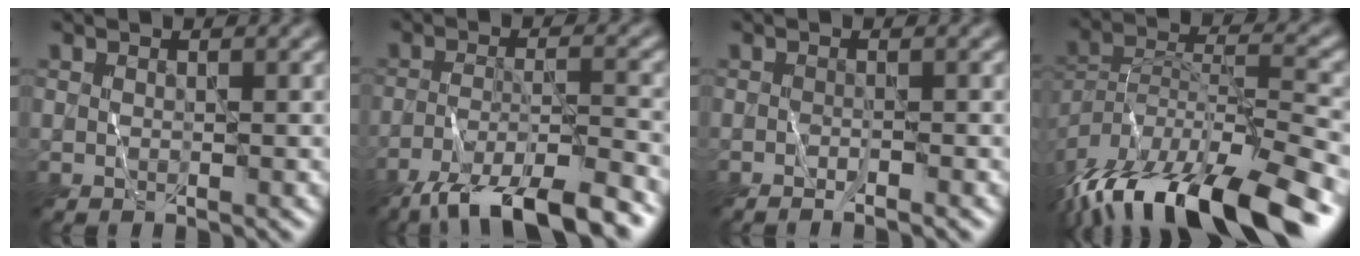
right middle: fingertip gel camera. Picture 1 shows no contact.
{"total": 9.3, "force": [-7.2, 1.8, 5.7], "torque": [-0.092, -0.002, -0.124]}
{"total": 1.0, "force": [-0.8, -0.3, 0.6], "torque": [-0.010, -0.002, -0.015]}
{"total": 15.8, "force": [-11.9, 3.9, 9.7], "torque": [-0.198, -0.001, -0.201]}